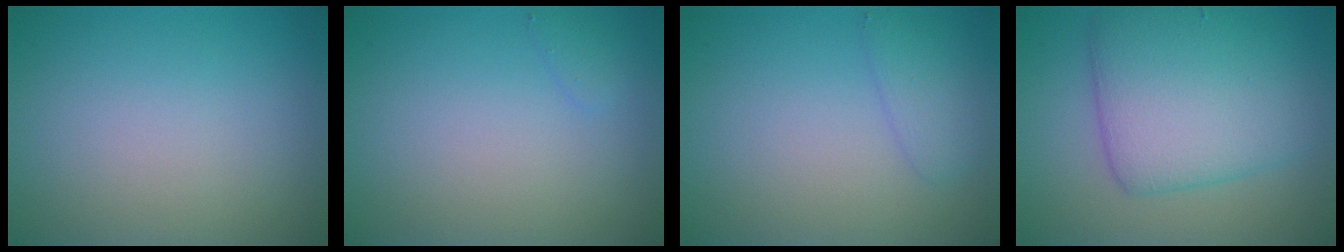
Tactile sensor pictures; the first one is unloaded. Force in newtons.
{"total": 0.8, "press": 0.8, "slide": 0.1}
{"total": 1.9, "press": 1.9, "slide": 0.1}
{"total": 7.3, "press": 7.3, "slide": 0.1}